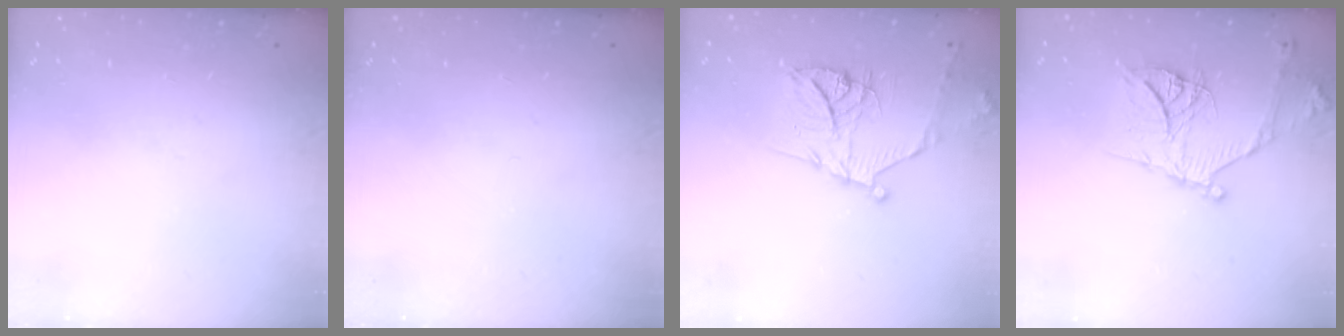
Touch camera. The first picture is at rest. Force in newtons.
{"total": 0.0}
{"total": 16.1, "press": 16.1, "slide": 1.3}
{"total": 18.1, "press": 18.0, "slide": 1.7}